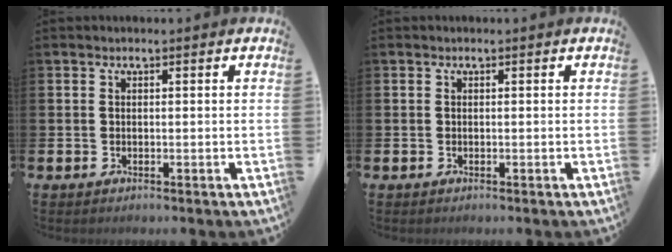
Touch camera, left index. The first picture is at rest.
{"total": 0.0}